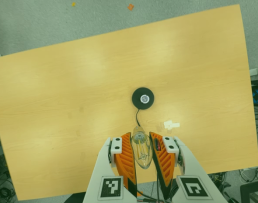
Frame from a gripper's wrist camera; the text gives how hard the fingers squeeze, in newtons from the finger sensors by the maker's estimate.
{"total": 18.4, "left": 20.0, "right": 16.8}